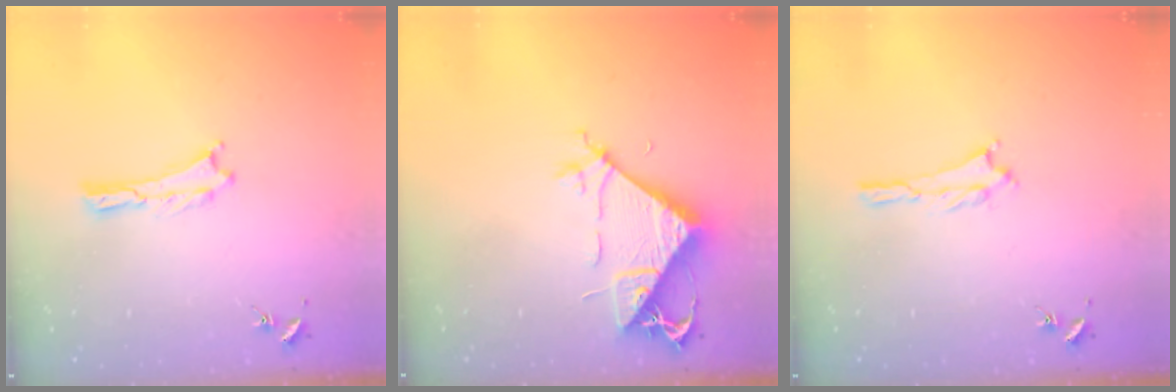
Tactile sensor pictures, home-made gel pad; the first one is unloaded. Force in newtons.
{"total": 8.5, "press": 8.5, "slide": 0.7}
{"total": 1.4, "press": 1.4, "slide": 0.3}